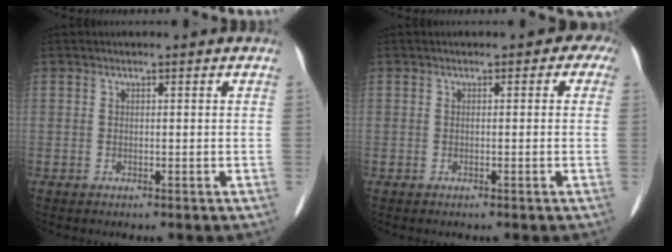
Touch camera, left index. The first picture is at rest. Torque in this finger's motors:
{"motor_torque": [0.24, -0.23, -0.15, -0.10]}